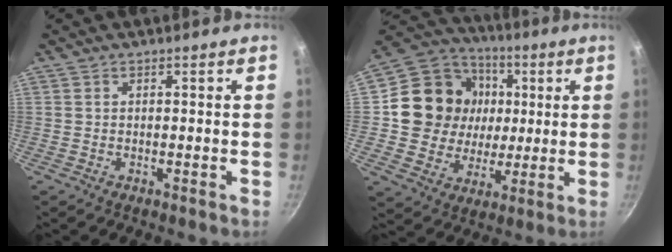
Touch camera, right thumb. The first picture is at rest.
{"total": 18.0, "force": [2.7, 16.1, 7.5], "torque": [-0.115, 0.012, 0.047]}